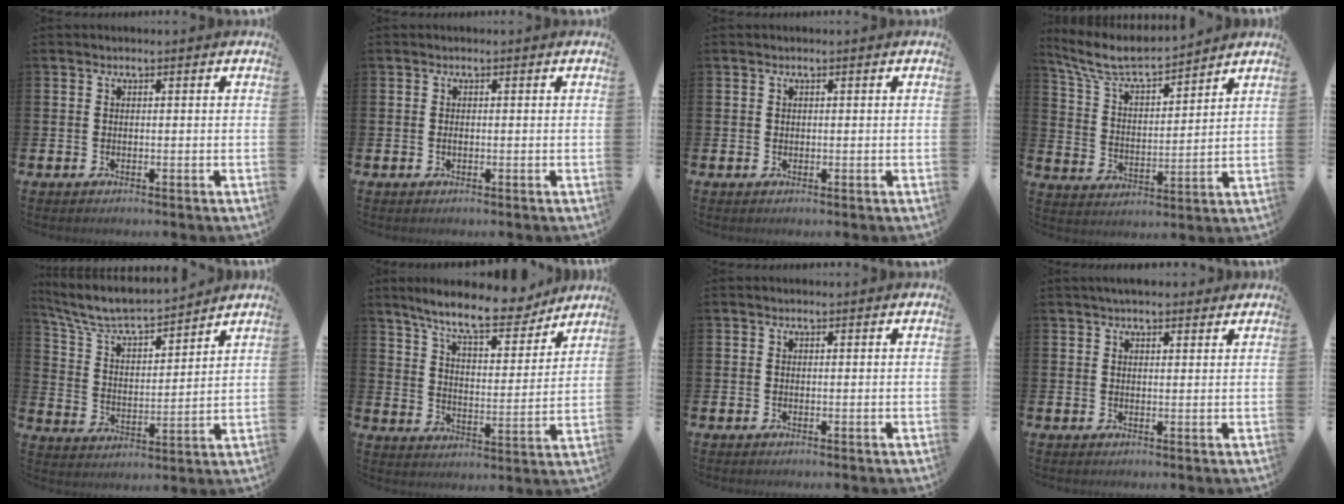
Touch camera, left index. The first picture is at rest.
{"total": 0.5, "force": [-0.1, 0.3, 0.5], "torque": [-0.017, 0.003, -0.002]}
{"total": 0.5, "force": [0.3, 0.4, 0.1], "torque": [-0.001, 0.004, 0.005]}
{"total": 7.7, "force": [7.0, 1.3, 2.8], "torque": [-0.091, -0.042, 0.124]}
{"total": 7.6, "force": [7.1, 1.3, 2.4], "torque": [-0.086, -0.049, 0.125]}
{"total": 10.6, "force": [9.4, 2.2, 4.4], "torque": [-0.110, -0.049, 0.164]}
{"total": 0.0}
{"total": 2.8, "force": [2.6, 0.6, 0.8], "torque": [-0.012, -0.007, 0.045]}